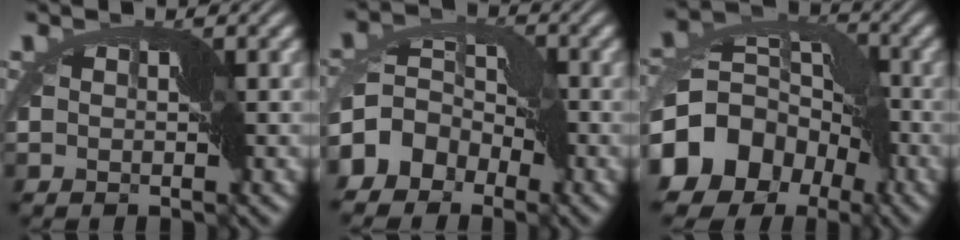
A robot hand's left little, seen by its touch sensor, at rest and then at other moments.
{"total": 6.6, "force": [-3.3, 4.9, 2.9], "torque": [-0.057, 0.014, -0.089]}
{"total": 13.0, "force": [-6.1, 9.9, 5.8], "torque": [-0.119, 0.014, -0.121]}